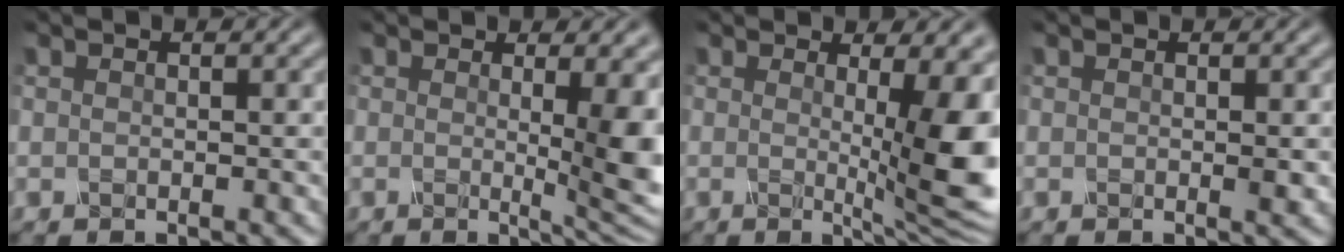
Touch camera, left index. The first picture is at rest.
{"total": 6.4, "force": [0.8, 1.7, 6.1], "torque": [-0.071, -0.011, 0.013]}
{"total": 8.3, "force": [0.4, 1.9, 8.0], "torque": [-0.104, -0.013, 0.005]}
{"total": 0.5, "force": [0.1, 0.2, 0.5], "torque": [-0.011, -0.001, 0.003]}